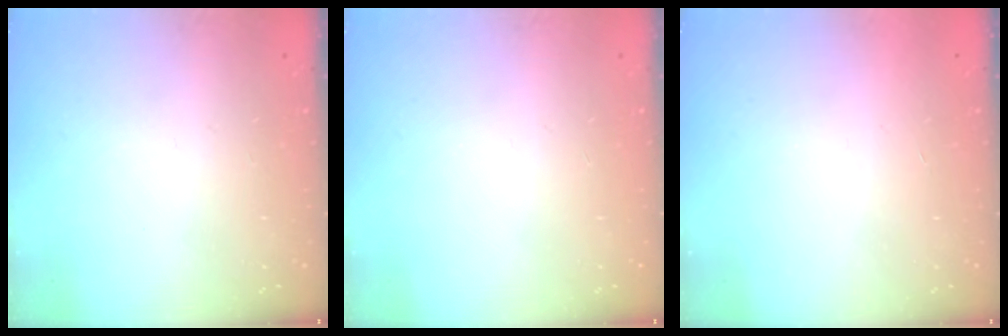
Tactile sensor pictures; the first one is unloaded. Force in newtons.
{"total": 0.0}
{"total": 1.7, "press": 1.7, "slide": 0.1}